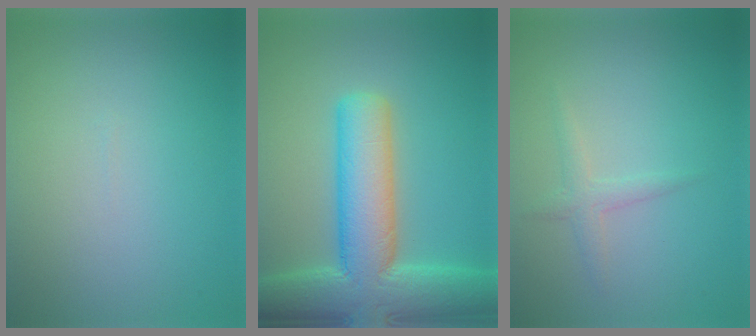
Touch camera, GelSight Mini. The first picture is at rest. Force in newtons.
{"total": 10.9, "press": 10.9, "slide": 0.7}
{"total": 1.3, "press": 1.3, "slide": 0.1}